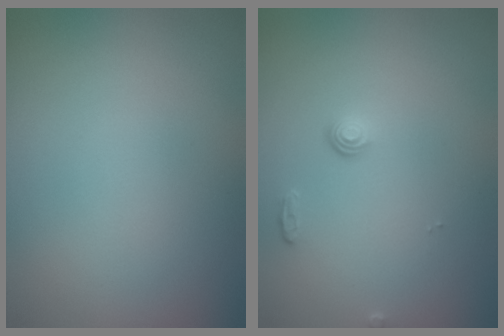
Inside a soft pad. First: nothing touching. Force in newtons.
{"total": 1.1, "press": 0.8, "slide": 0.8}